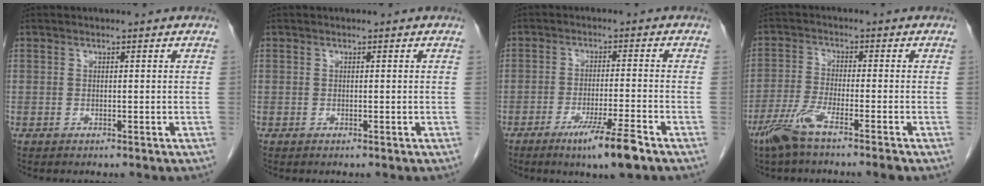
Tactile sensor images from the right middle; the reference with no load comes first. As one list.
[{"total": 0.0}, {"total": 7.4, "force": [-4.7, -0.4, 5.7], "torque": [-0.096, -0.018, -0.079]}, {"total": 6.4, "force": [-4.5, -0.1, 4.6], "torque": [-0.096, -0.014, -0.094]}]